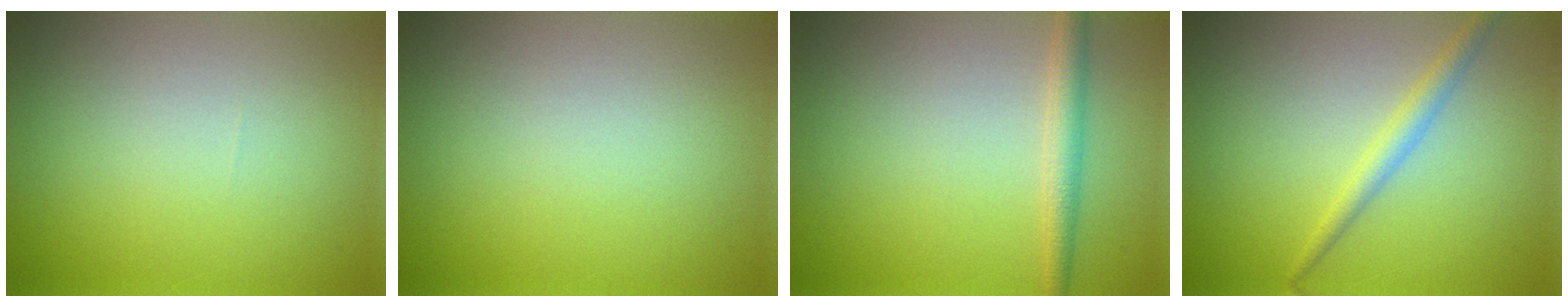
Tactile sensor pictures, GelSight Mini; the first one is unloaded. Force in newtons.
{"total": 0.0}
{"total": 2.3, "press": 2.3, "slide": 0.1}
{"total": 1.9, "press": 1.9, "slide": 0.1}